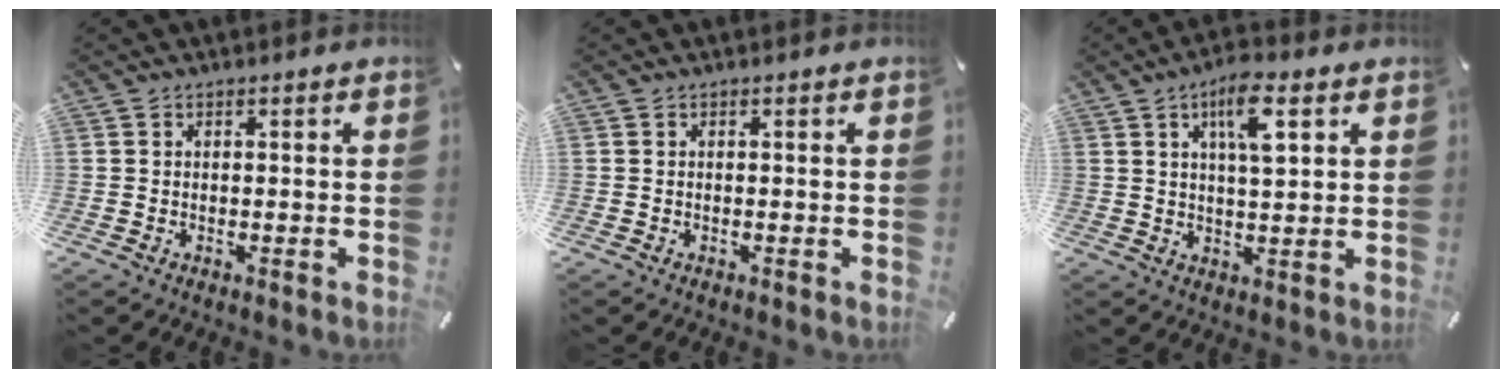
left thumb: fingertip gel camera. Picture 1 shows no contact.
{"total": 0.0}
{"total": 8.2, "force": [3.8, 2.5, 6.8], "torque": [-0.117, -0.003, 0.060]}